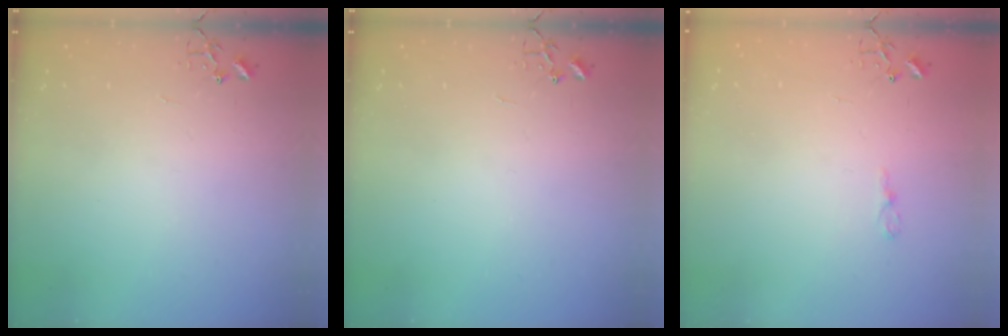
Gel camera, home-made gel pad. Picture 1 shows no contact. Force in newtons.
{"total": 0.0}
{"total": 3.8, "press": 3.8, "slide": 0.4}